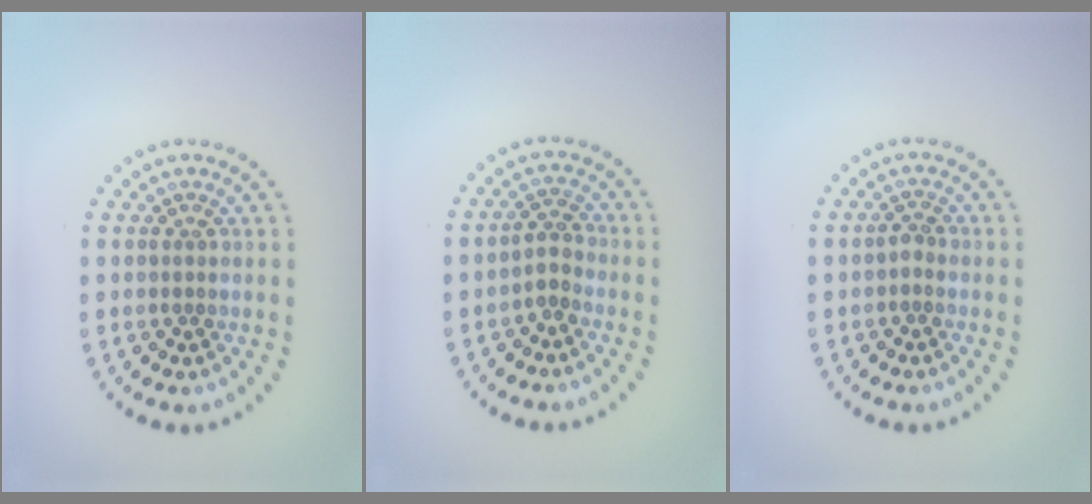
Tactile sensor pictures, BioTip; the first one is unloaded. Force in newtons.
{"total": 1.8, "press": 1.4, "slide": 1.1}
{"total": 0.9, "press": 0.7, "slide": 0.5}